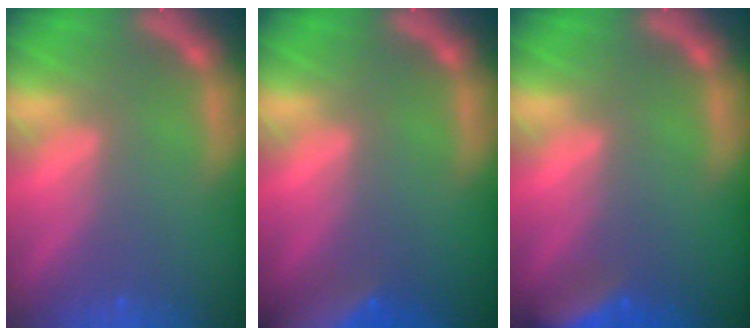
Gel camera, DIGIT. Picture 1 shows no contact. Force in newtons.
{"total": 9.4}
{"total": 5.5}